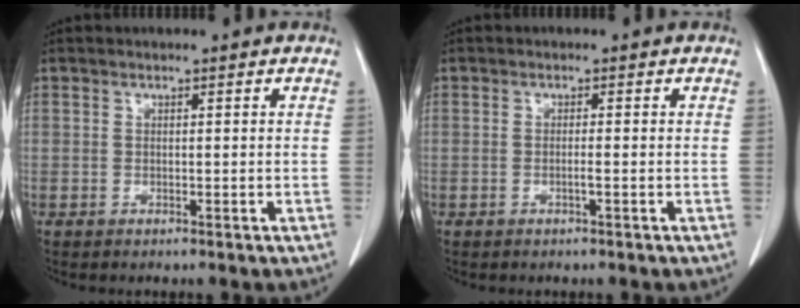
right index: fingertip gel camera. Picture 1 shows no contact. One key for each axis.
{"total": 1.0, "fx": -0.3, "fy": -0.1, "fz": 0.9, "tx": -0.018, "ty": 0.000, "tz": -0.006}